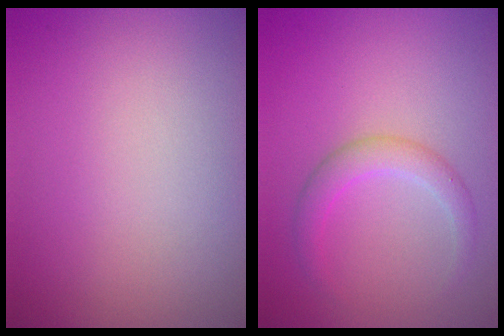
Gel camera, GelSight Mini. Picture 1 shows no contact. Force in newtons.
{"total": 2.2, "press": 2.2, "slide": 0.1}